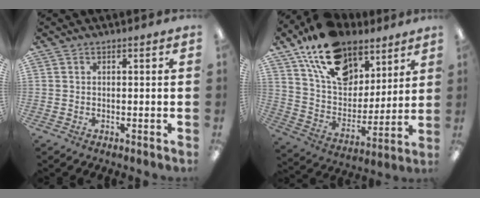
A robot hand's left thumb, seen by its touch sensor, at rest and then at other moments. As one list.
[{"total": 19.7, "force": [13.0, 11.4, 9.3], "torque": [-0.172, -0.064, 0.239]}]